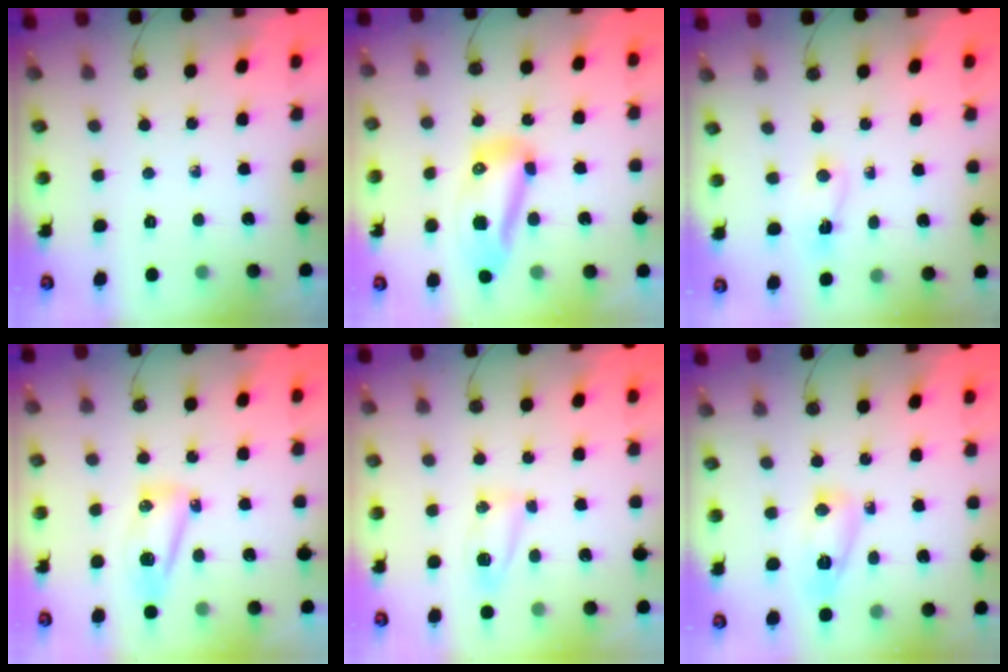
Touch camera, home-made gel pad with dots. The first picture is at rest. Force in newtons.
{"total": 11.8, "press": 11.7, "slide": 1.5}
{"total": 2.0, "press": 1.6, "slide": 1.2}
{"total": 8.4, "press": 5.3, "slide": 6.5}
{"total": 5.8, "press": 5.8, "slide": 0.6}
{"total": 6.6, "press": 6.5, "slide": 1.0}